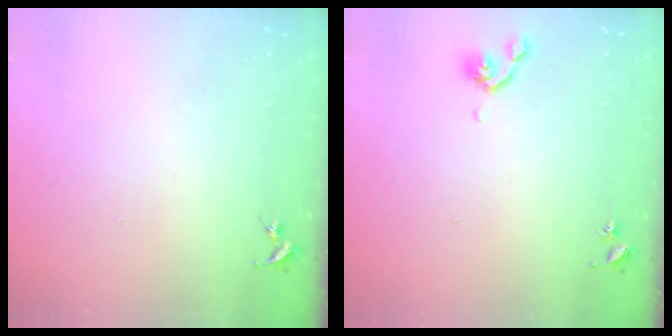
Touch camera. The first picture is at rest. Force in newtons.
{"total": 5.7, "press": 5.5, "slide": 1.5}